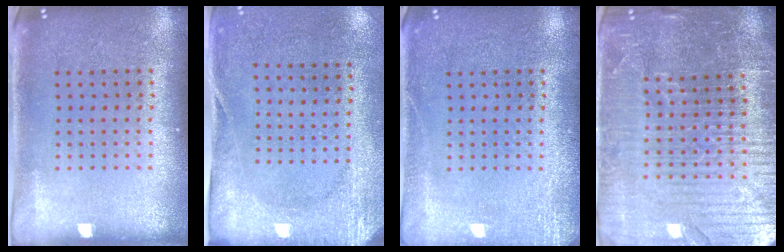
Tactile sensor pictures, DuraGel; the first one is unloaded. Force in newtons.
{"total": 2.7, "press": 2.1, "slide": 1.7}
{"total": 2.3, "press": 2.3, "slide": 0.4}
{"total": 5.3, "press": 4.8, "slide": 2.3}